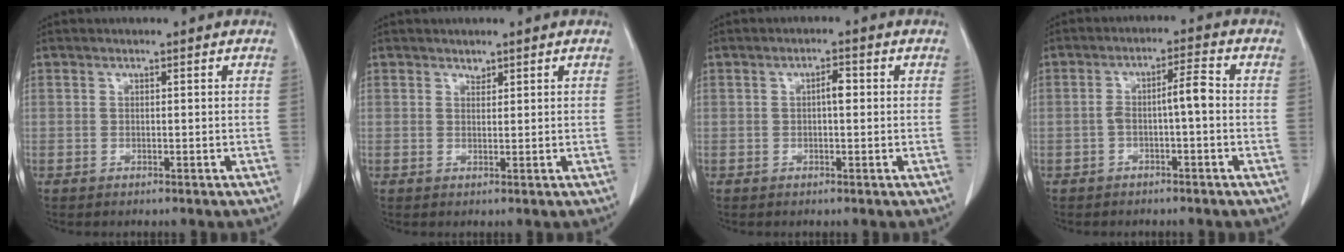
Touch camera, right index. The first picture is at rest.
{"total": 0.9, "force": [0.8, 0.4, 0.1], "torque": [0.000, -0.005, 0.011]}
{"total": 2.1, "force": [0.1, 0.6, 2.0], "torque": [-0.031, 0.005, 0.001]}
{"total": 4.3, "force": [-0.7, 0.5, 4.2], "torque": [-0.072, 0.018, -0.010]}